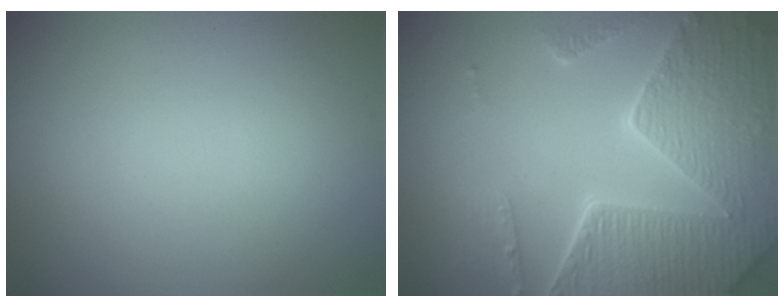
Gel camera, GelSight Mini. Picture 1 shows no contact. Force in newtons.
{"total": 8.4, "press": 6.0, "slide": 5.9}